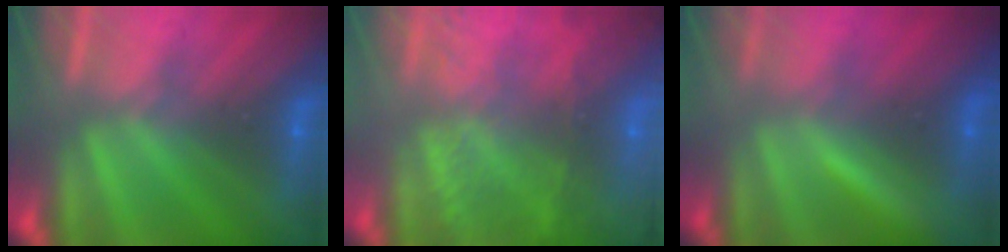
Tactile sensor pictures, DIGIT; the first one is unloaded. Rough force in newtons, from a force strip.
{"total": 5.8}
{"total": 1.7}